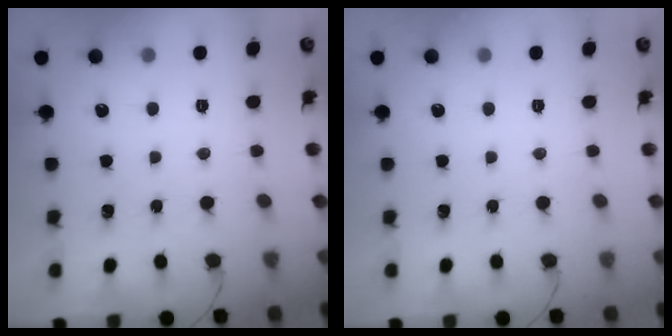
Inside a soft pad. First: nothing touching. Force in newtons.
{"total": 0.0}